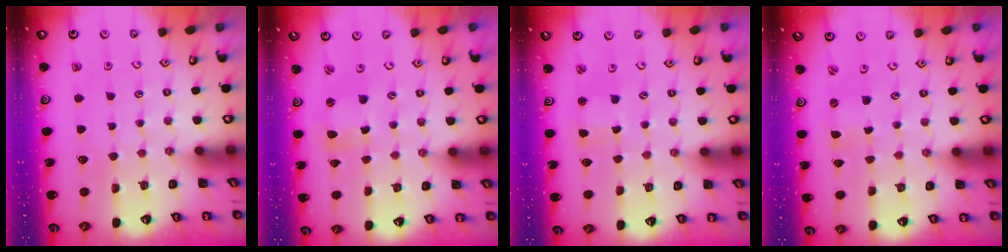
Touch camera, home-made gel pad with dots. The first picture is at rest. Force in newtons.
{"total": 2.5, "press": 2.5, "slide": 0.3}
{"total": 2.7, "press": 2.6, "slide": 0.4}
{"total": 0.0}